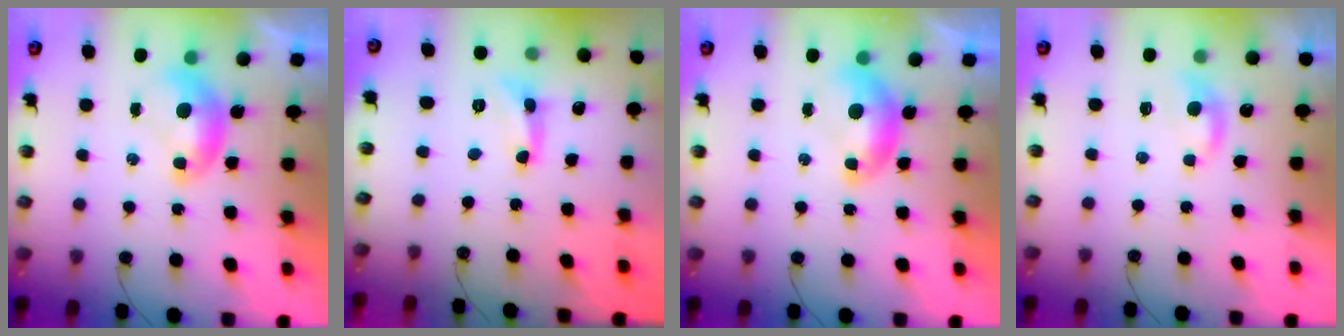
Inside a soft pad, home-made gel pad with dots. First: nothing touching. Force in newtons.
{"total": 1.3, "press": 1.3, "slide": 0.1}
{"total": 0.8, "press": 0.8, "slide": 0.2}
{"total": 0.9, "press": 0.8, "slide": 0.5}